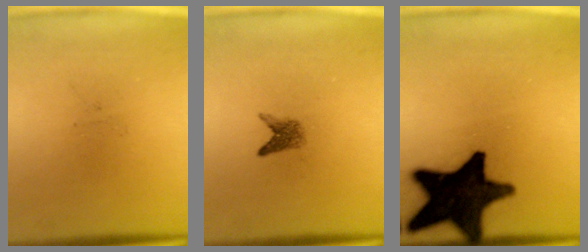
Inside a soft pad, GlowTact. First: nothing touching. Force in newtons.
{"total": 1.8}
{"total": 19.3}